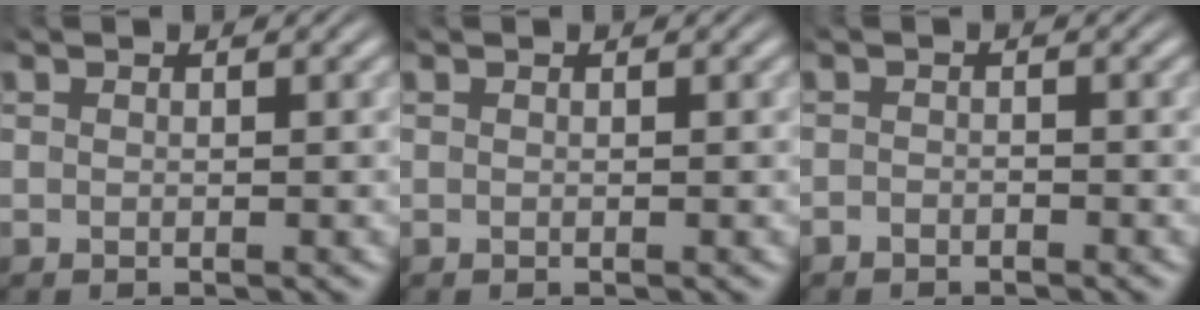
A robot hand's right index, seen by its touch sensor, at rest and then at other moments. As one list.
[{"total": 0.0}, {"total": 1.1, "force": [-1.1, 0.1, -0.1], "torque": [-0.001, -0.012, -0.015]}]